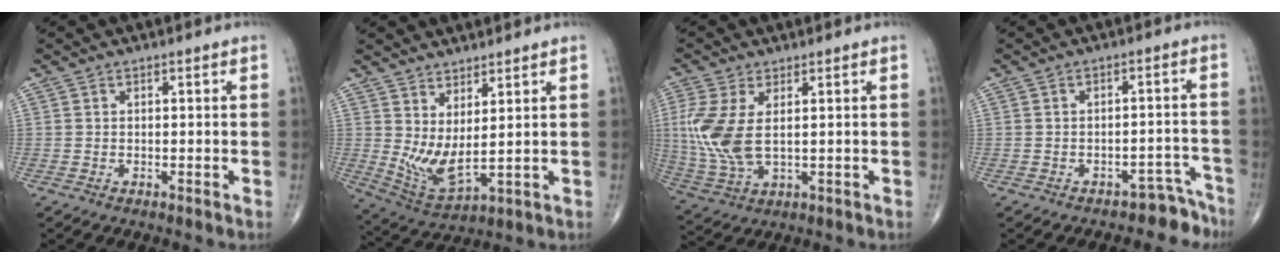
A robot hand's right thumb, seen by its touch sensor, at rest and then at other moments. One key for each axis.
{"total": 8.3, "fx": 2.4, "fy": 2.7, "fz": 7.5, "tx": -0.152, "ty": -0.039, "tz": 0.059}
{"total": 10.5, "fx": 1.4, "fy": 5.2, "fz": 9.0, "tx": -0.224, "ty": -0.010, "tz": 0.039}
{"total": 4.8, "fx": -4.2, "fy": 2.3, "fz": -0.2, "tx": 0.032, "ty": 0.079, "tz": -0.054}